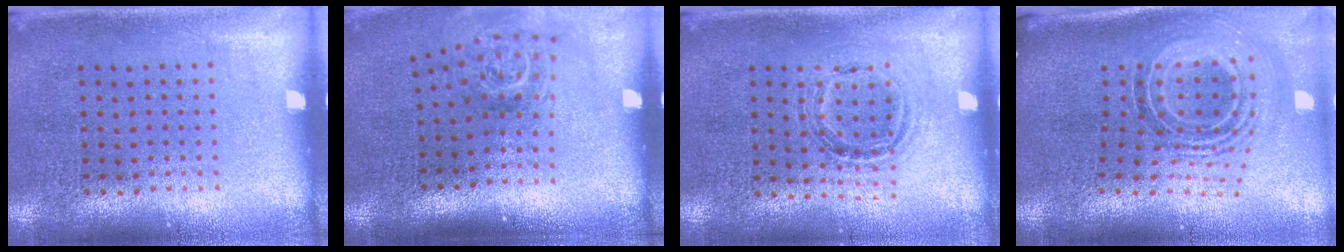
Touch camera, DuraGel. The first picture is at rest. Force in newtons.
{"total": 1.8, "press": 1.3, "slide": 1.3}
{"total": 1.0, "press": 0.9, "slide": 0.3}
{"total": 1.9, "press": 1.3, "slide": 1.3}